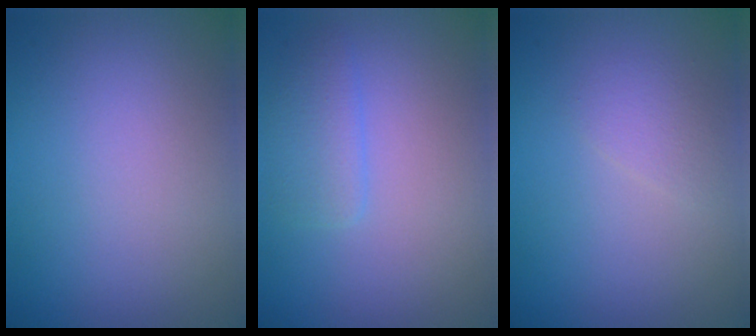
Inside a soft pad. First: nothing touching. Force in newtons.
{"total": 1.9, "press": 1.9, "slide": 0.1}
{"total": 1.3, "press": 1.3, "slide": 0.0}